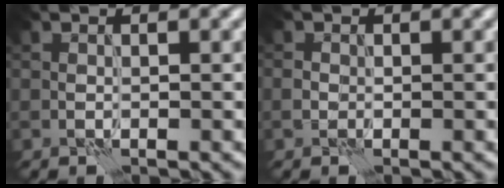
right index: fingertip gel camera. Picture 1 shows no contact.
{"total": 0.8, "force": [-0.2, 0.7, 0.3], "torque": [-0.008, -0.001, -0.007]}